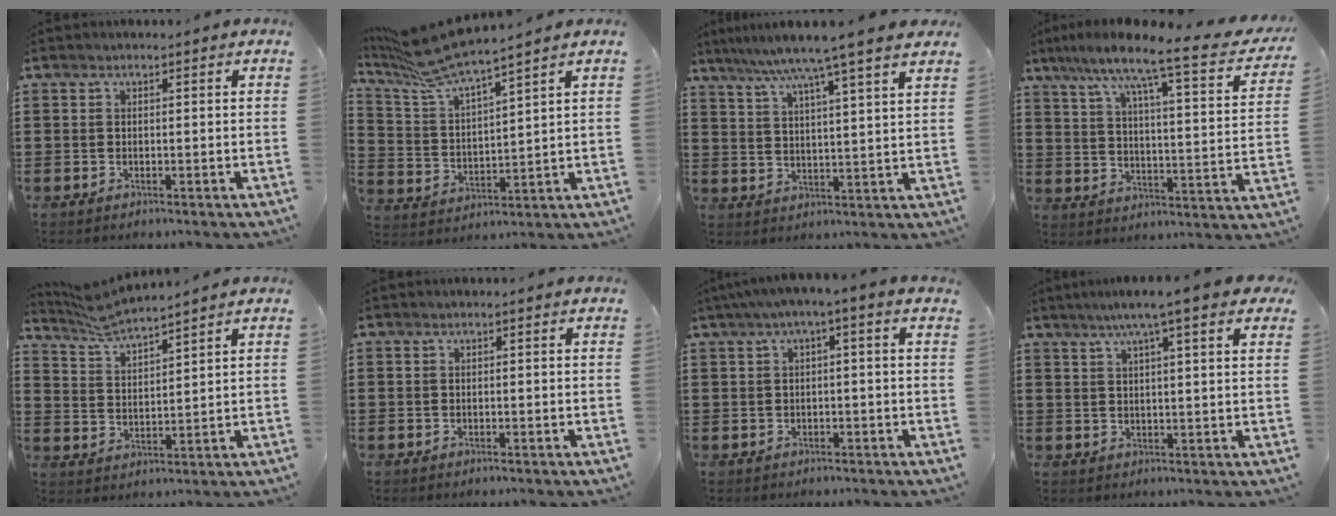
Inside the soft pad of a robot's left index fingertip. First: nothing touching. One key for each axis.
{"total": 7.7, "fx": 7.1, "fy": 0.1, "fz": 3.1, "tx": -0.094, "ty": -0.039, "tz": 0.122}
{"total": 7.3, "fx": 5.9, "fy": -1.2, "fz": 4.1, "tx": -0.098, "ty": -0.030, "tz": 0.097}
{"total": 8.4, "fx": 6.7, "fy": 0.0, "fz": 5.1, "tx": -0.112, "ty": -0.056, "tz": 0.097}
{"total": 5.3, "fx": 5.0, "fy": 0.0, "fz": 1.7, "tx": -0.052, "ty": -0.021, "tz": 0.090}
{"total": 0.0}
{"total": 2.1, "fx": -0.8, "fy": -0.1, "fz": 1.9, "tx": -0.031, "ty": -0.001, "tz": -0.018}
{"total": 6.4, "fx": 4.5, "fy": 0.2, "fz": 4.5, "tx": -0.100, "ty": -0.002, "tz": 0.077}